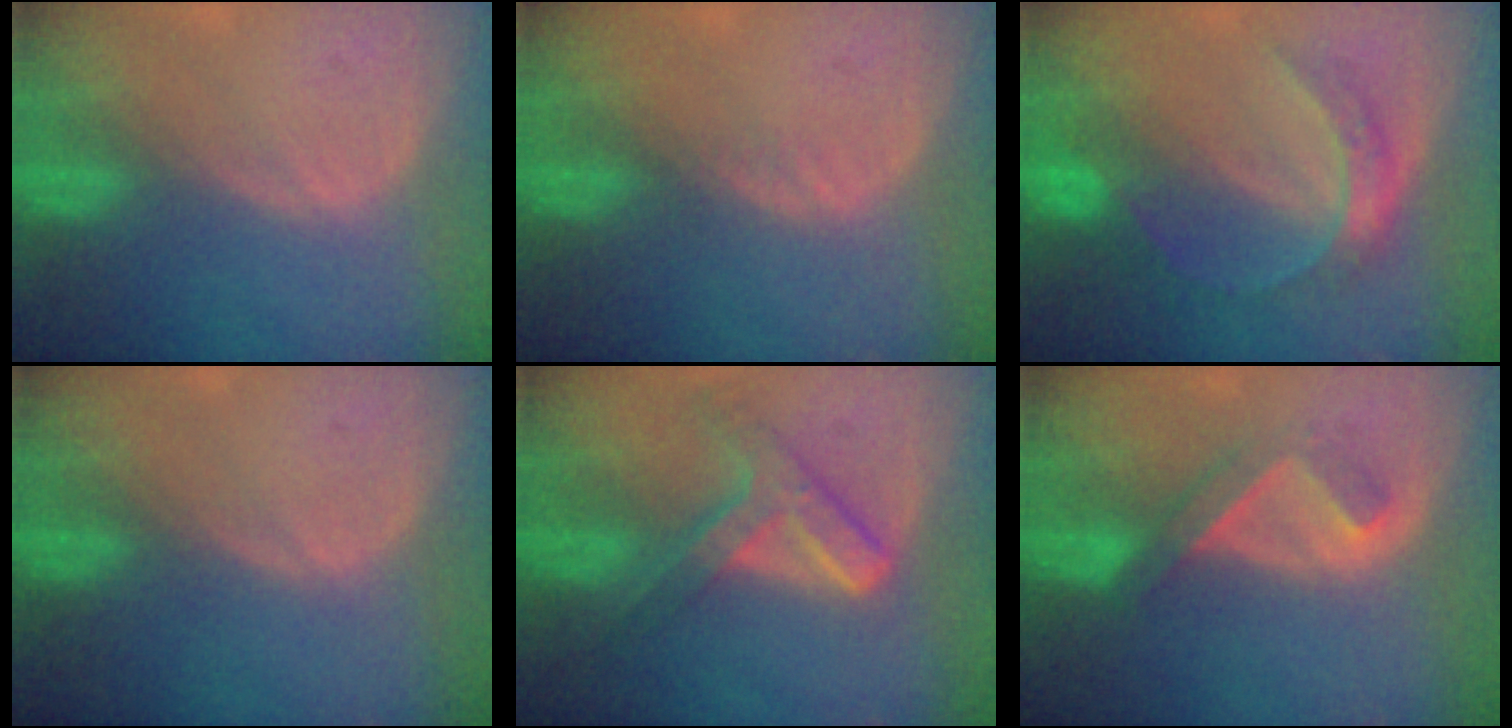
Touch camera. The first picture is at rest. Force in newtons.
{"total": 1.2, "press": 0.9, "slide": 0.8}
{"total": 5.4, "press": 5.4, "slide": 0.3}
{"total": 0.0}
{"total": 7.4, "press": 6.3, "slide": 3.9}
{"total": 5.1, "press": 4.4, "slide": 2.6}